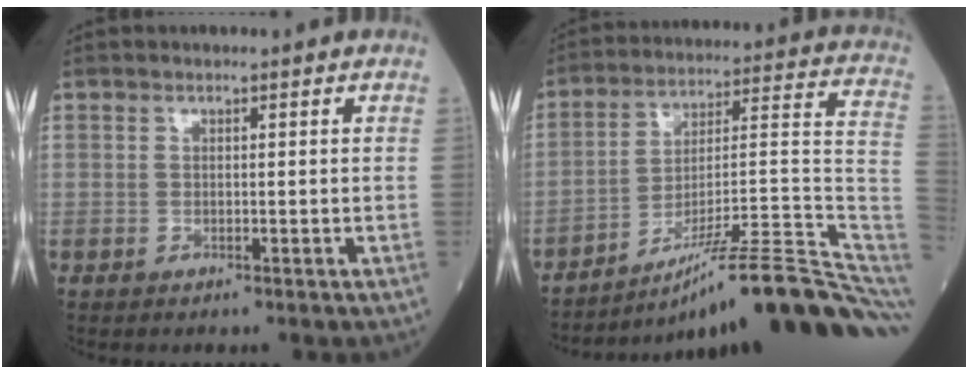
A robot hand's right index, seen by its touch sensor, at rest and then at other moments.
{"total": 22.5, "force": [-16.3, 0.4, 15.6], "torque": [-0.137, 0.032, -0.250]}